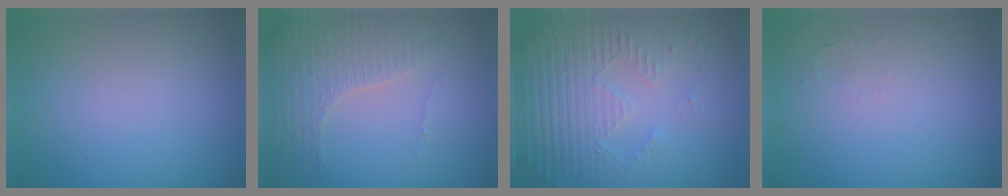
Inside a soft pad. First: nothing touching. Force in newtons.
{"total": 4.3, "press": 3.0, "slide": 3.1}
{"total": 5.1, "press": 3.5, "slide": 3.7}
{"total": 0.8, "press": 0.8, "slide": 0.3}